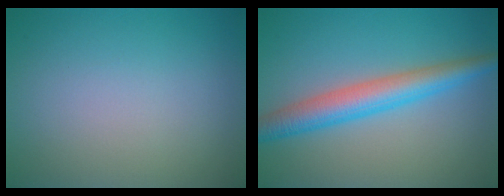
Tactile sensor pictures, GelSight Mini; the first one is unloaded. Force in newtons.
{"total": 4.8, "press": 4.8, "slide": 0.0}